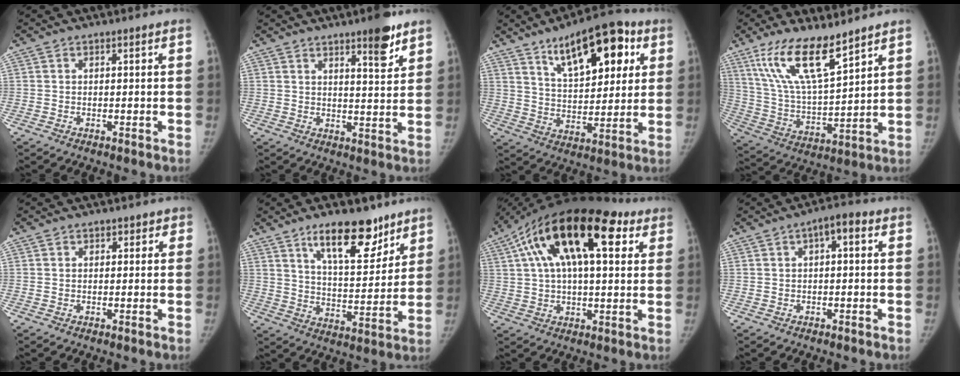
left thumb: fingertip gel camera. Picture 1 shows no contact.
{"total": 6.7, "force": [4.5, 1.2, 4.8], "torque": [-0.057, -0.031, 0.063]}
{"total": 17.3, "force": [8.3, 7.7, 13.2], "torque": [-0.153, -0.022, 0.130]}
{"total": 14.4, "force": [9.7, 3.5, 10.0], "torque": [-0.179, -0.053, 0.201]}
{"total": 1.0, "force": [0.3, 0.9, 0.2], "torque": [0.012, 0.002, -0.002]}
{"total": 13.9, "force": [9.2, 5.4, 8.9], "torque": [-0.101, -0.059, 0.152]}
{"total": 22.8, "force": [8.4, 10.1, 18.7], "torque": [-0.316, 0.031, 0.132]}
{"total": 3.5, "force": [0.5, 1.5, 3.2], "torque": [-0.038, 0.019, -0.003]}